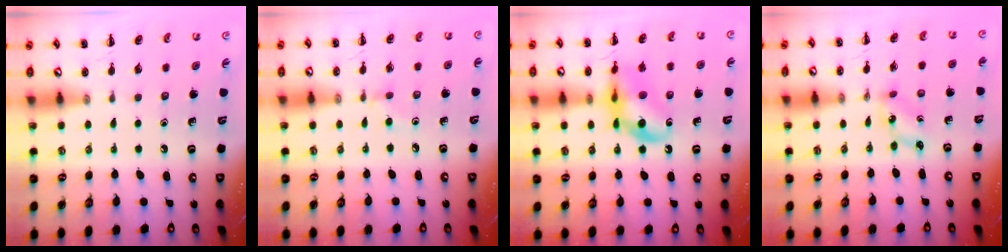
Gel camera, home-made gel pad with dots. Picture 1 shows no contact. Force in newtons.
{"total": 2.8, "press": 2.6, "slide": 1.0}
{"total": 13.8, "press": 13.4, "slide": 3.0}
{"total": 1.6, "press": 1.5, "slide": 0.3}